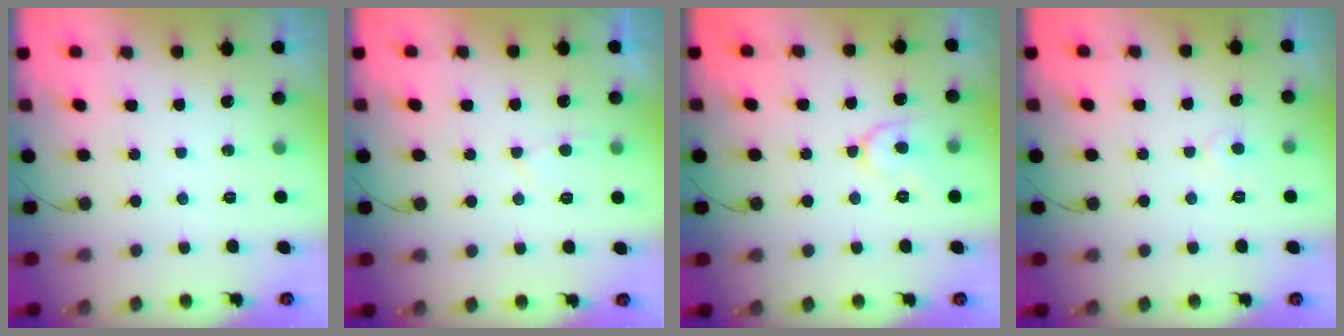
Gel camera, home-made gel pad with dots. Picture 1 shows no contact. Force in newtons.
{"total": 4.9, "press": 4.9, "slide": 0.3}
{"total": 7.5, "press": 7.4, "slide": 0.9}
{"total": 3.1, "press": 3.1, "slide": 0.5}